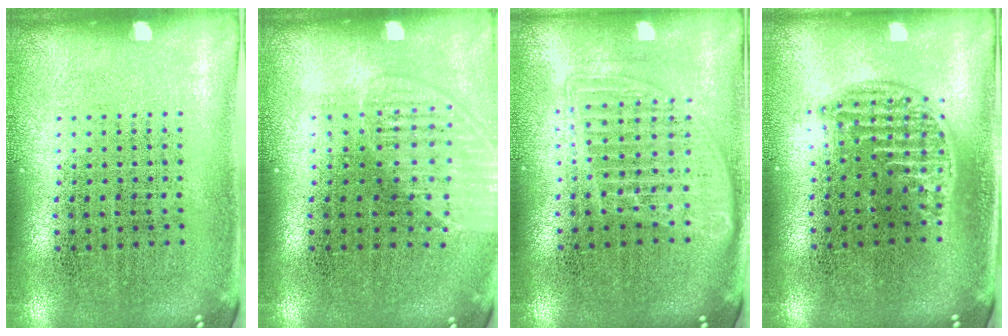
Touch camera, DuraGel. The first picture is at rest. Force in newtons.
{"total": 1.2, "press": 1.1, "slide": 0.5}
{"total": 1.4, "press": 1.2, "slide": 0.7}
{"total": 1.2, "press": 1.1, "slide": 0.5}